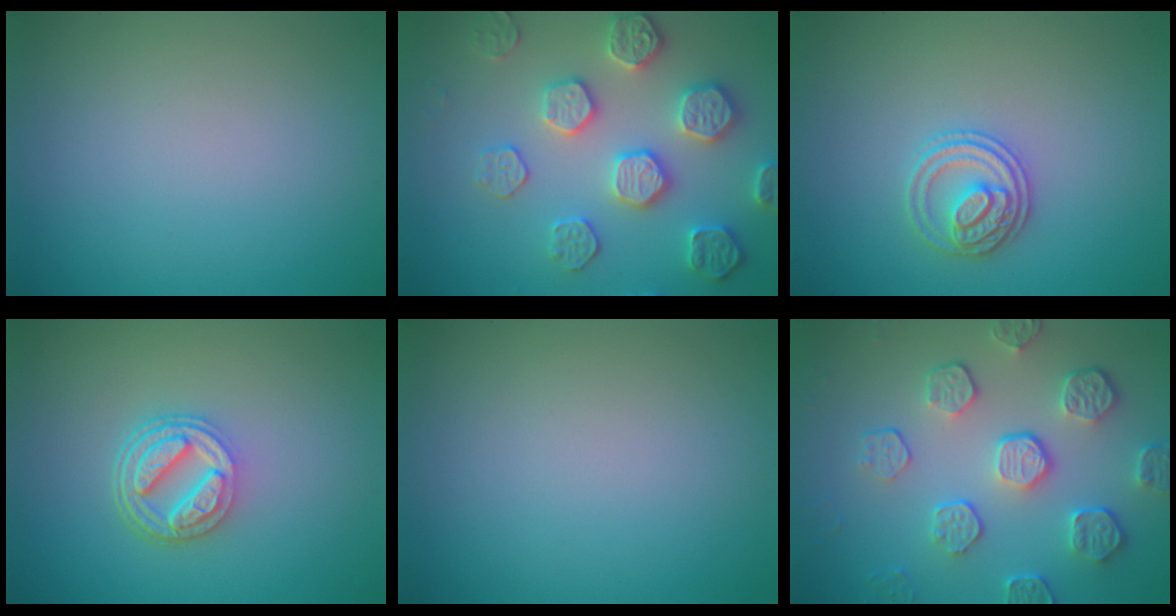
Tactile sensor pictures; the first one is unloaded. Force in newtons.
{"total": 5.1, "press": 4.9, "slide": 1.4}
{"total": 2.7, "press": 2.6, "slide": 0.5}
{"total": 4.6, "press": 3.4, "slide": 3.1}
{"total": 0.0}
{"total": 5.6, "press": 4.2, "slide": 3.7}